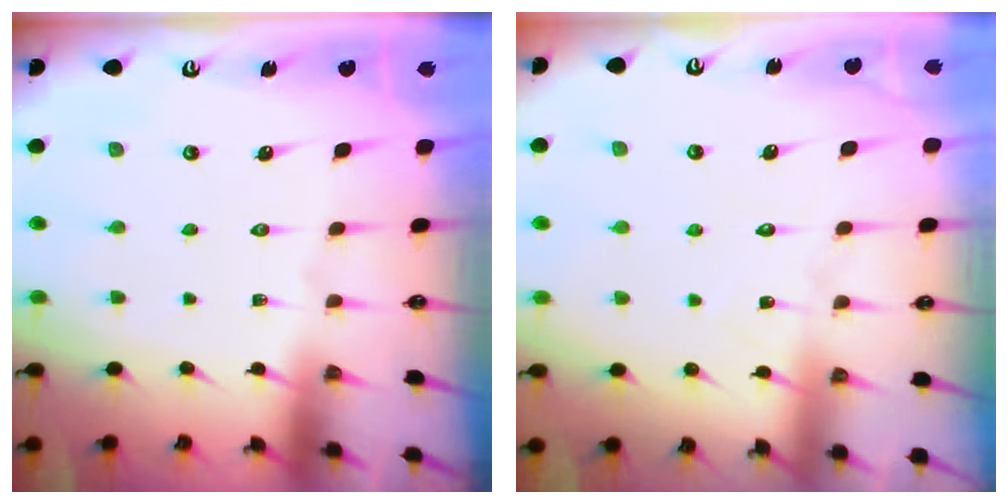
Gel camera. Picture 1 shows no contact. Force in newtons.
{"total": 6.3, "press": 6.3, "slide": 0.6}